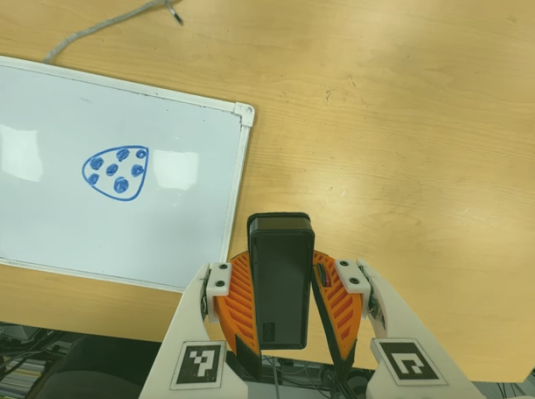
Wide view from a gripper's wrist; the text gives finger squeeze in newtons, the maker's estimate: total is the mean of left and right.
{"total": 8.7, "left": 7.1, "right": 10.2}